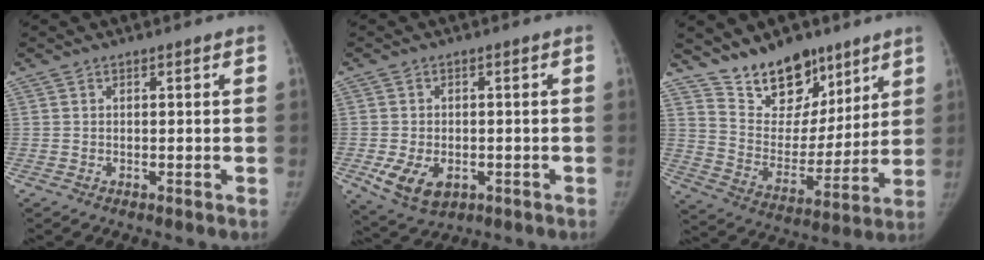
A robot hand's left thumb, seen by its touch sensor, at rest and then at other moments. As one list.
[{"total": 7.7, "force": [-2.3, 5.1, 5.2], "torque": [-0.087, -0.006, -0.028]}, {"total": 16.2, "force": [12.0, 9.1, 6.0], "torque": [-0.043, -0.086, 0.213]}]